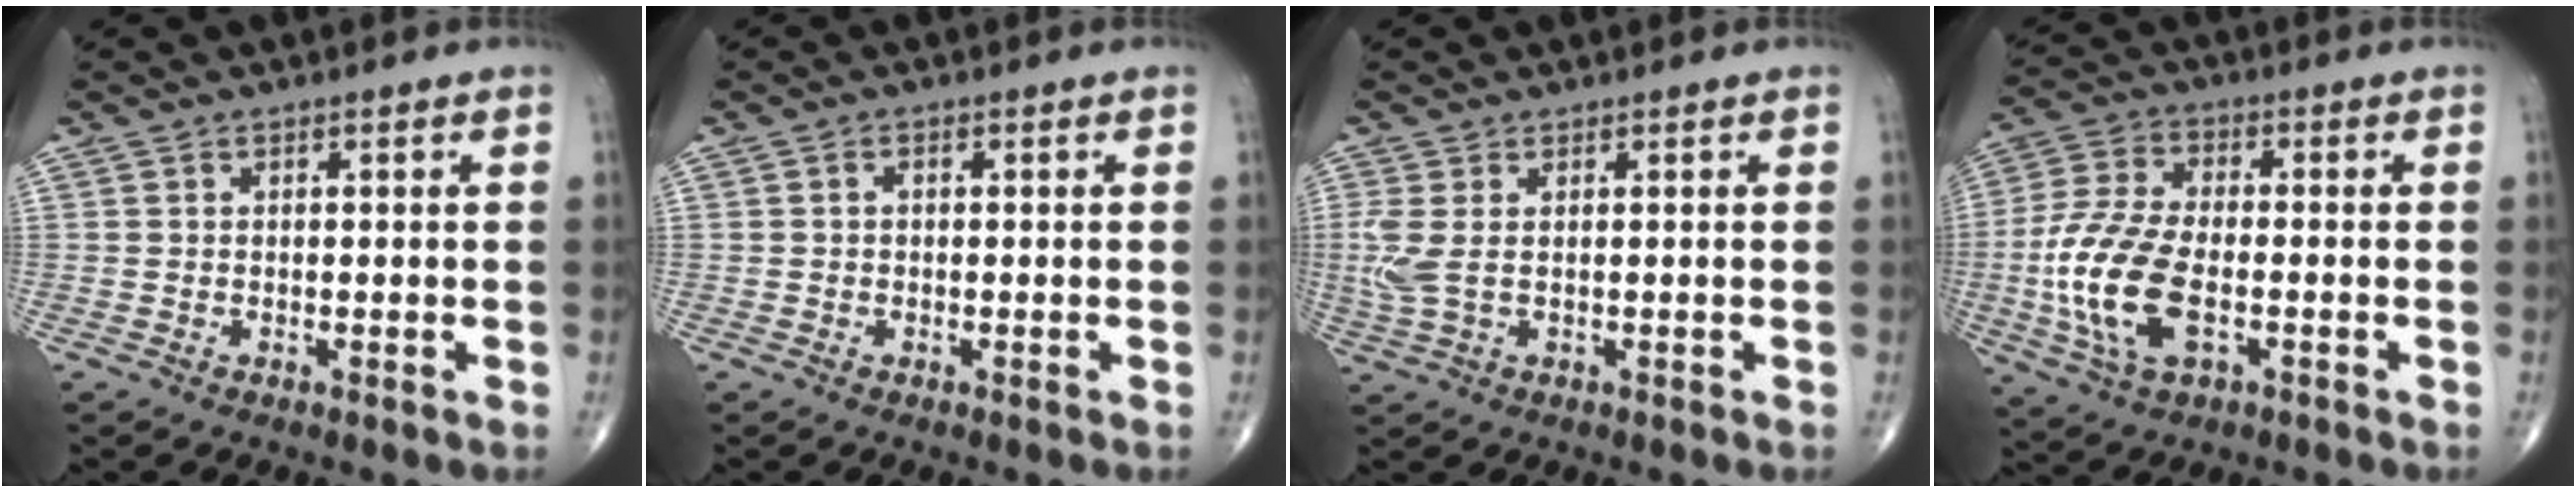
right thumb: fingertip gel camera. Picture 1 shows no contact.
{"total": 0.7, "force": [0.0, 0.5, 0.5], "torque": [-0.006, 0.002, -0.003]}
{"total": 4.2, "force": [0.5, 1.8, 3.8], "torque": [-0.114, 0.003, 0.016]}
{"total": 14.9, "force": [-3.2, 7.6, 12.4], "torque": [-0.271, 0.011, -0.059]}